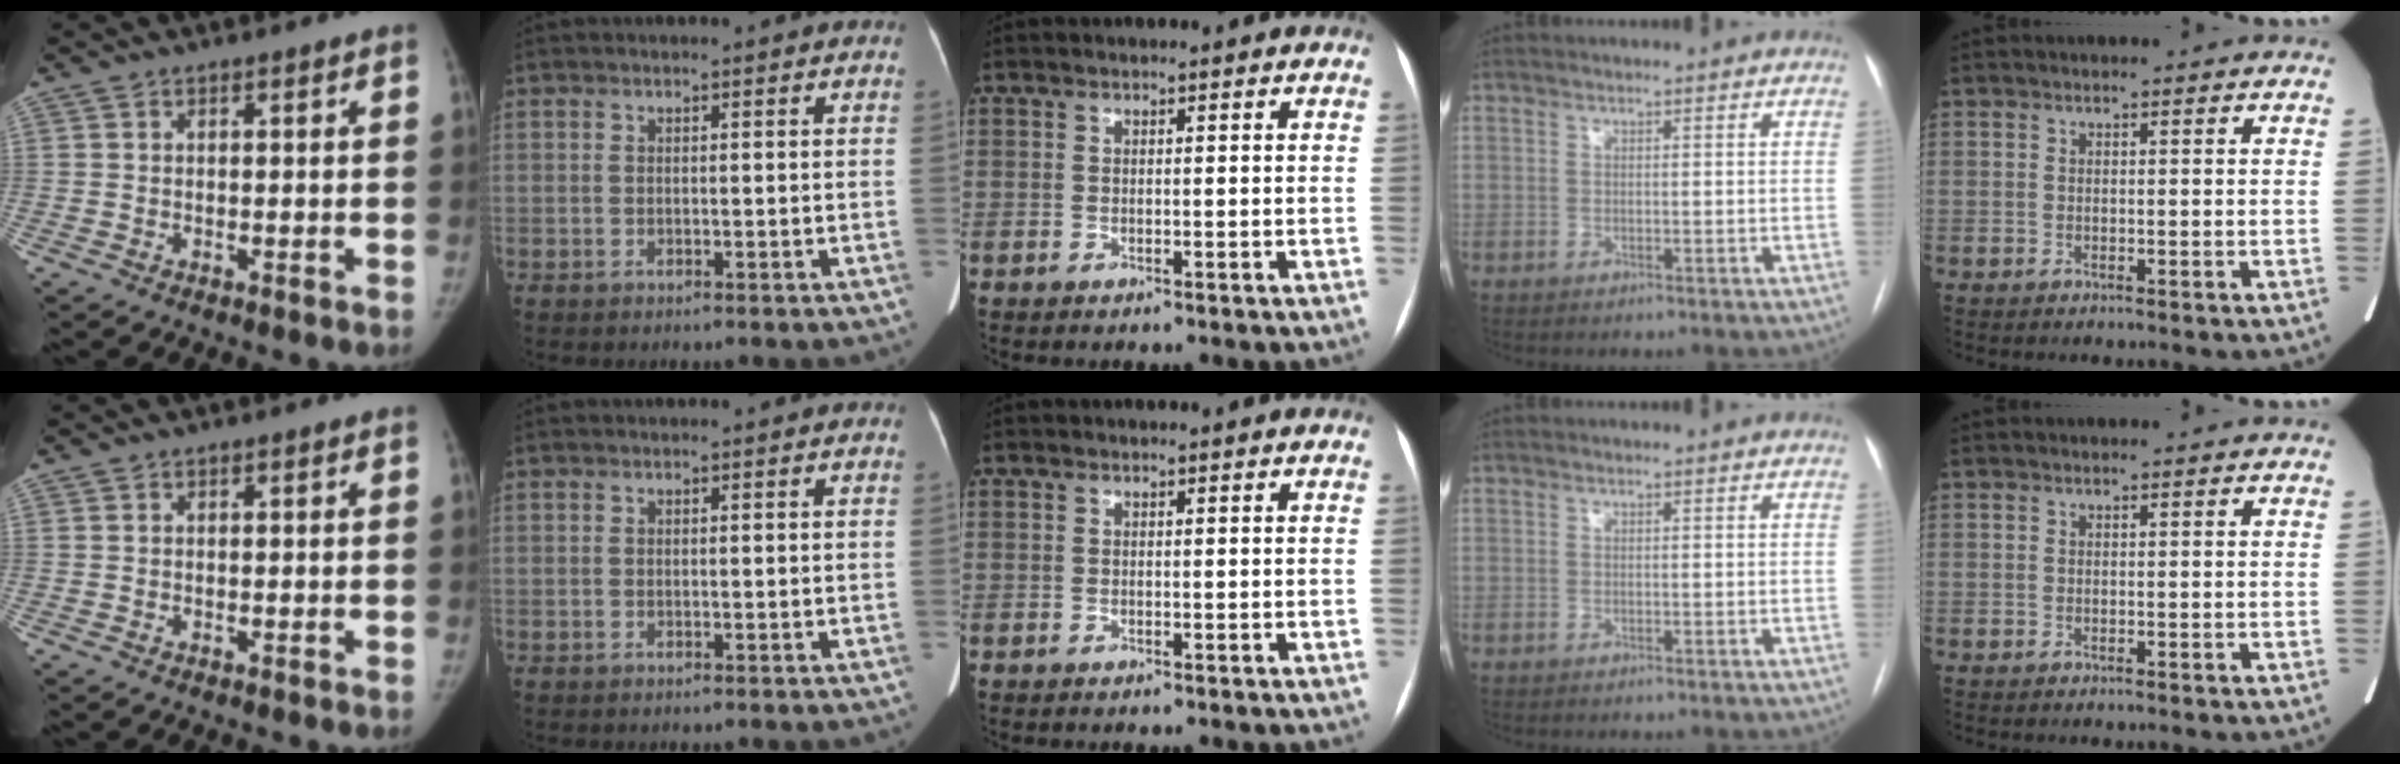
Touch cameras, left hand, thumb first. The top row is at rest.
{}